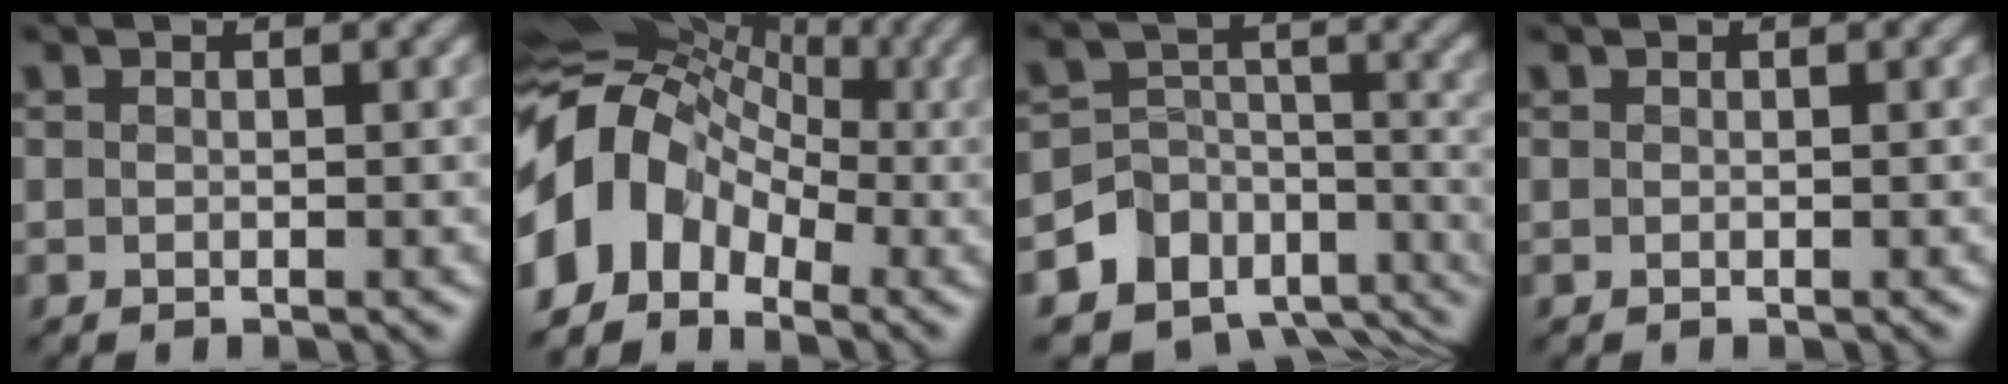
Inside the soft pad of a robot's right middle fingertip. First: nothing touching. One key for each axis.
{"total": 10.0, "fx": -2.6, "fy": 7.5, "fz": 6.0, "tx": -0.113, "ty": 0.016, "tz": -0.068}
{"total": 11.4, "fx": -8.0, "fy": 7.8, "fz": 2.3, "tx": -0.054, "ty": -0.005, "tz": -0.116}
{"total": 0.0}